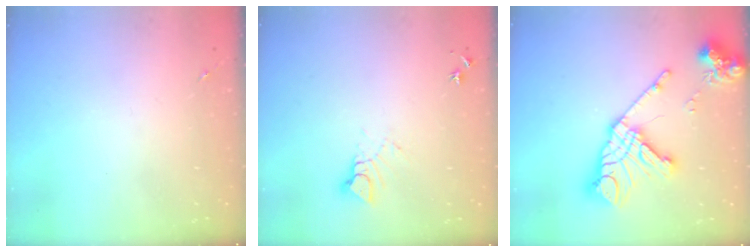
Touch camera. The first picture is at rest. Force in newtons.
{"total": 4.0, "press": 4.0, "slide": 0.3}
{"total": 21.3, "press": 21.1, "slide": 2.6}